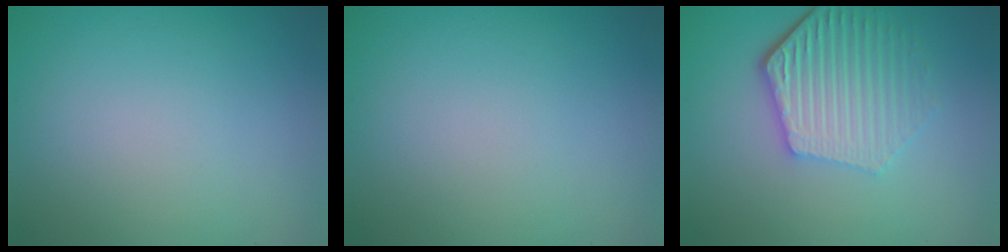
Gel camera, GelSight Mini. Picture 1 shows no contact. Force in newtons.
{"total": 0.0}
{"total": 5.8, "press": 4.3, "slide": 3.8}